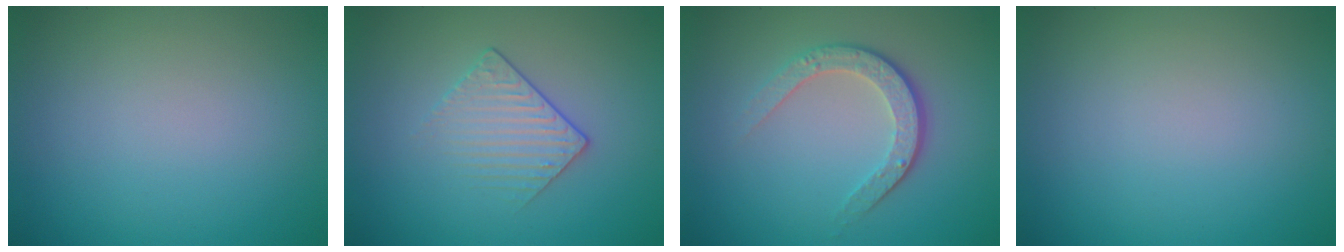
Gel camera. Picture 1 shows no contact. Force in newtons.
{"total": 1.9, "press": 1.6, "slide": 1.0}
{"total": 3.4, "press": 2.5, "slide": 2.3}
{"total": 0.0}